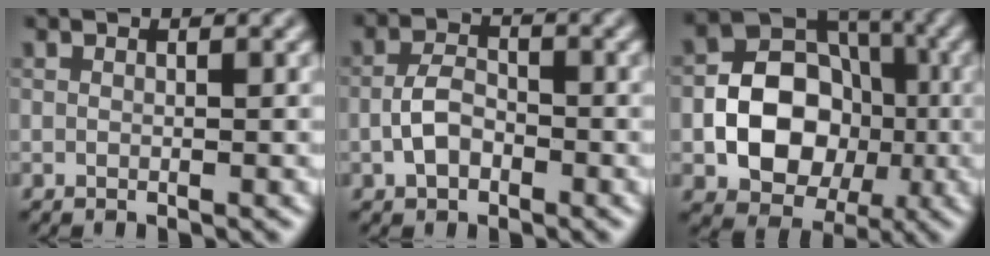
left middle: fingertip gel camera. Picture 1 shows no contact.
{"total": 2.9, "force": [-1.1, 1.8, 2.0], "torque": [-0.038, 0.007, -0.024]}
{"total": 8.6, "force": [-1.5, 6.7, 5.2], "torque": [-0.074, -0.001, -0.034]}